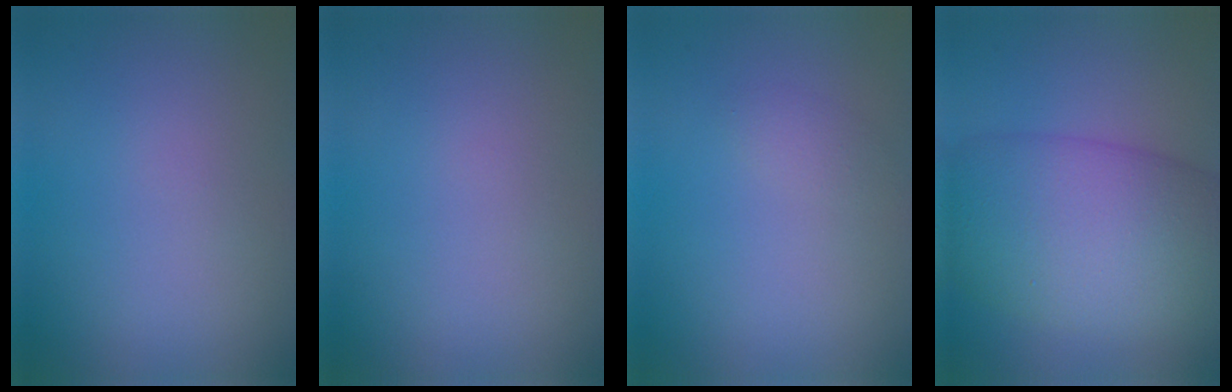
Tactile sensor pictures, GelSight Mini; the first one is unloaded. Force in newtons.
{"total": 0.0}
{"total": 0.9, "press": 0.9, "slide": 0.0}
{"total": 11.3, "press": 11.3, "slide": 0.5}